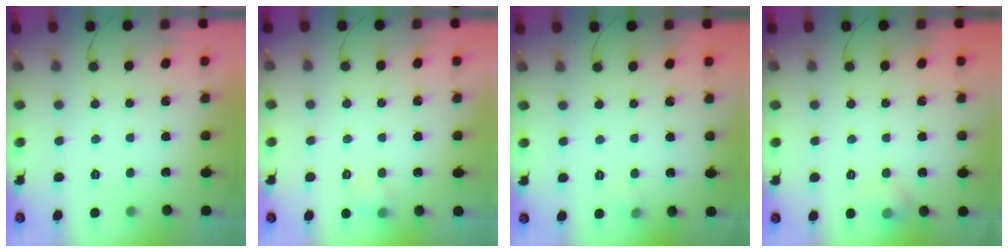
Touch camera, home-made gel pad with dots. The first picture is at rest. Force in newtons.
{"total": 4.7, "press": 4.6, "slide": 0.9}
{"total": 3.4, "press": 3.2, "slide": 1.0}
{"total": 5.6, "press": 5.3, "slide": 1.8}